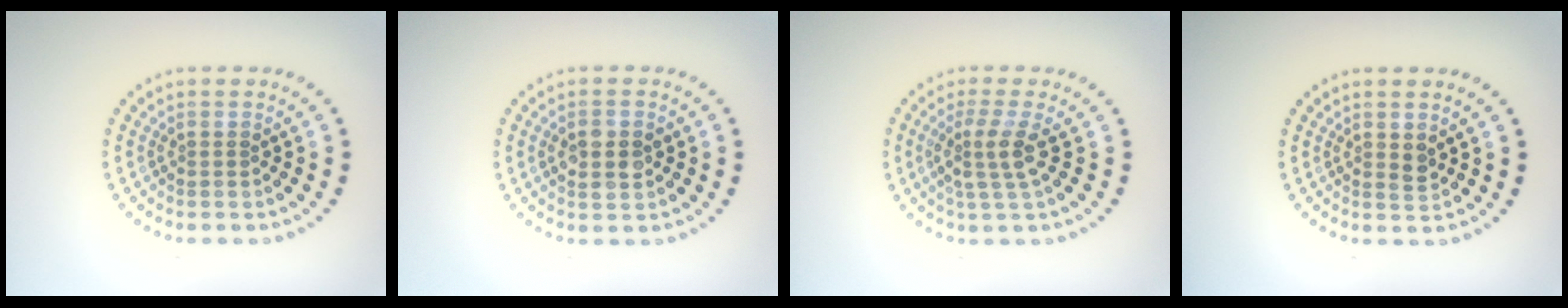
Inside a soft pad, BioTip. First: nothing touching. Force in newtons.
{"total": 2.6, "press": 2.6, "slide": 0.1}
{"total": 2.8, "press": 2.1, "slide": 1.8}
{"total": 1.0, "press": 1.0, "slide": 0.3}